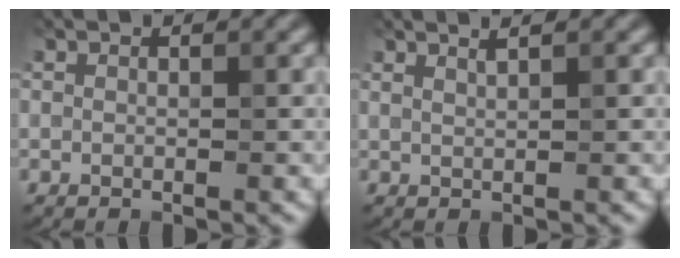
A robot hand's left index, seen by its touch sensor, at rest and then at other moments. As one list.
[{"total": 1.9, "force": [1.4, 0.6, 1.2], "torque": [-0.002, 0.003, 0.007]}]